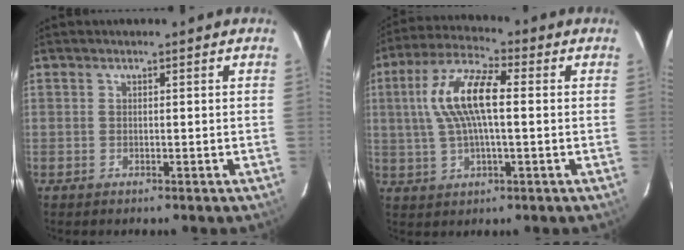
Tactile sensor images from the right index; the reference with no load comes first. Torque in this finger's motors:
{"motor_torque": [0.63, -0.12, 0.61, 0.21]}